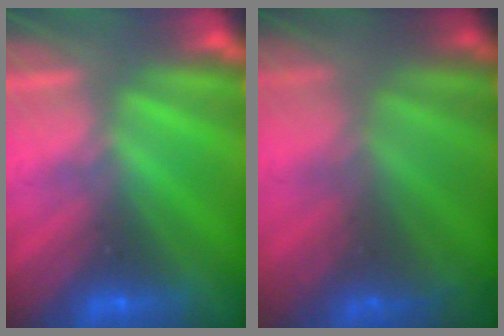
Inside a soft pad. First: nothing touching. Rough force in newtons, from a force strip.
{"total": 7.8}